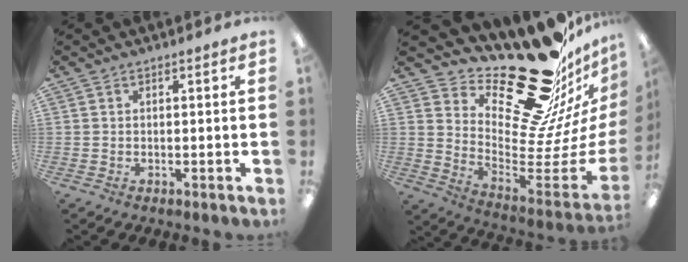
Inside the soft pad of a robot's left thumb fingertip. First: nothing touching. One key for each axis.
{"total": 28.7, "fx": 21.8, "fy": 10.4, "fz": 15.5, "tx": -0.164, "ty": -0.195, "tz": 0.395}